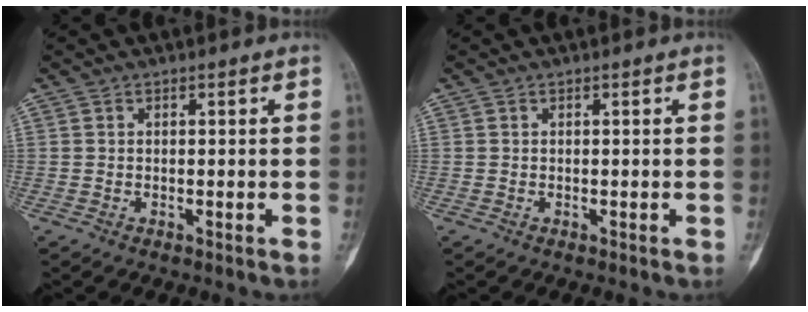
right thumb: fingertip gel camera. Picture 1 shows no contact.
{"total": 0.0}